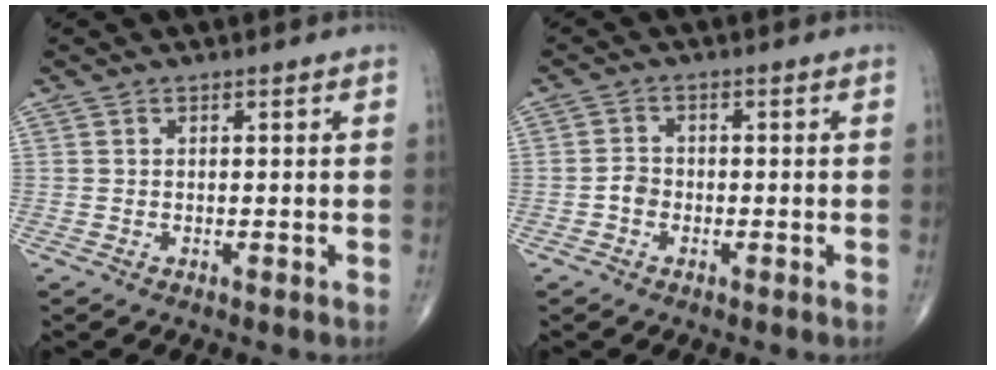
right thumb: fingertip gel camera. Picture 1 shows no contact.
{"total": 2.2, "force": [-0.9, 1.8, 1.0], "torque": [-0.009, 0.010, -0.023]}